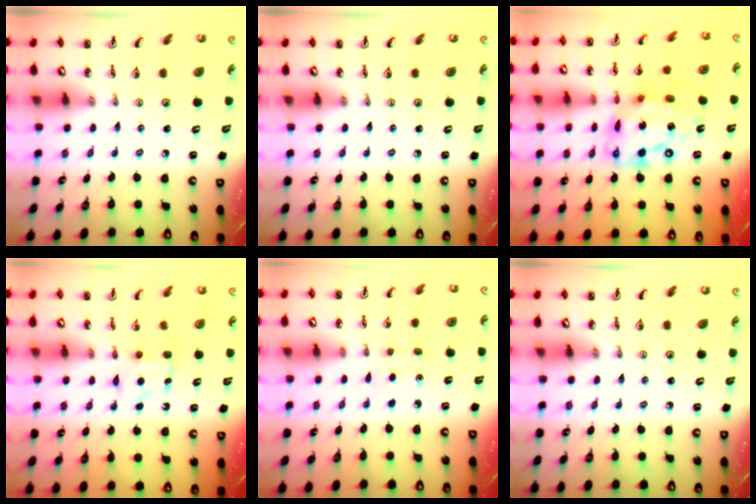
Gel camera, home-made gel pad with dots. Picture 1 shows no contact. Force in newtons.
{"total": 0.0}
{"total": 18.7, "press": 18.6, "slide": 1.9}
{"total": 5.7, "press": 5.7, "slide": 0.7}
{"total": 2.7, "press": 2.6, "slide": 0.3}
{"total": 0.0}